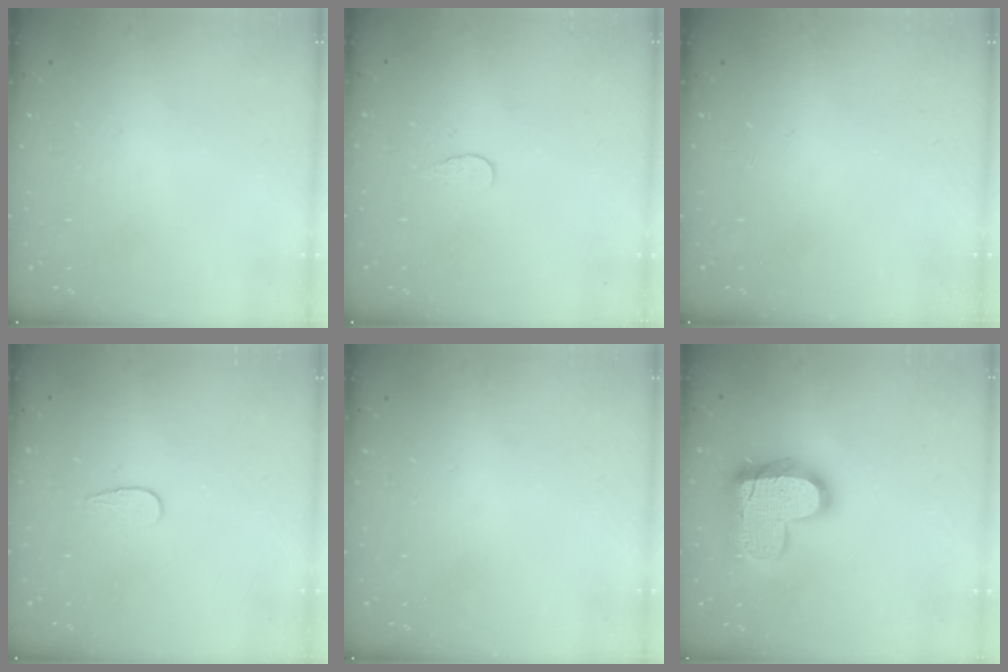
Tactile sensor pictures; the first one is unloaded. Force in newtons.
{"total": 3.9, "press": 3.9, "slide": 0.4}
{"total": 0.0}
{"total": 3.7, "press": 3.7, "slide": 0.3}
{"total": 0.5, "press": 0.5, "slide": 0.1}
{"total": 17.2, "press": 17.1, "slide": 1.1}